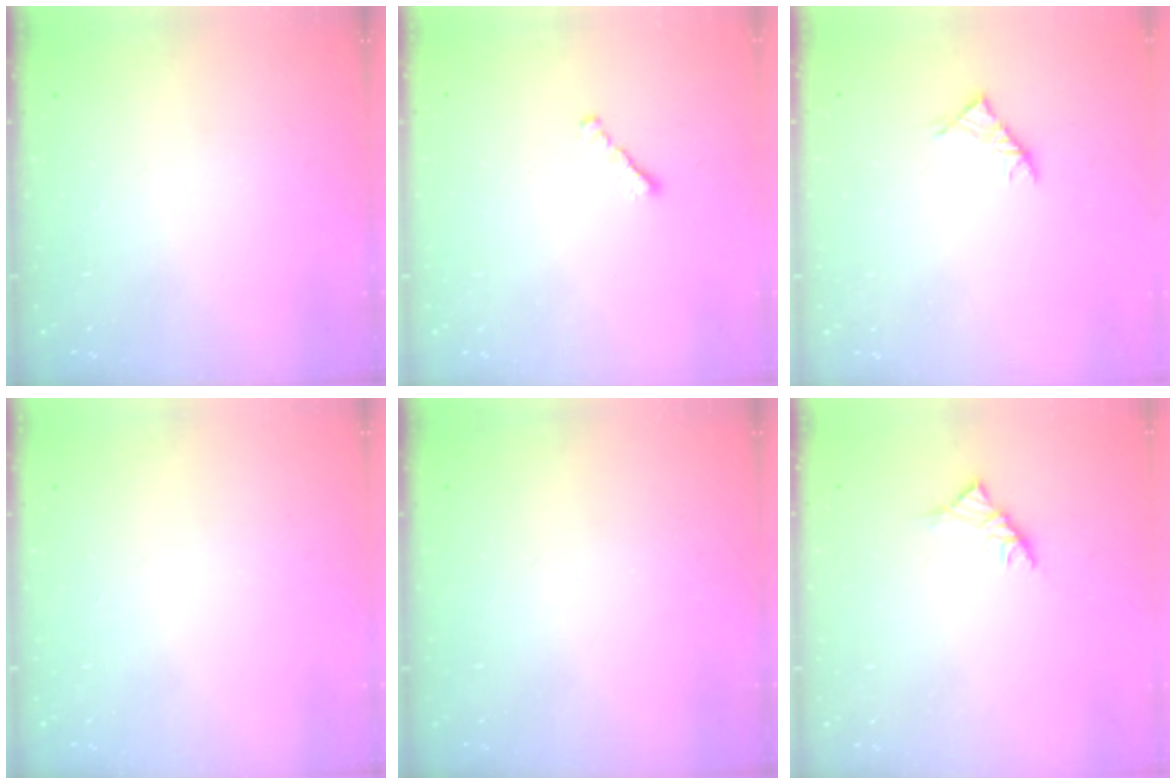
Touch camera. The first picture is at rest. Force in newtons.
{"total": 1.3, "press": 1.2, "slide": 0.5}
{"total": 2.9, "press": 2.8, "slide": 0.8}
{"total": 0.0}
{"total": 0.0}
{"total": 3.5, "press": 3.4, "slide": 1.1}